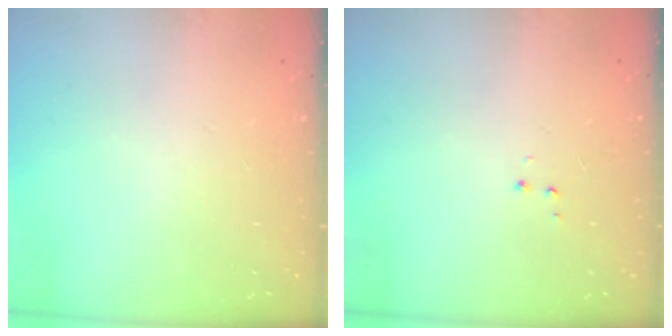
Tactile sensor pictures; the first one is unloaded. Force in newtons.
{"total": 3.3, "press": 3.3, "slide": 0.4}